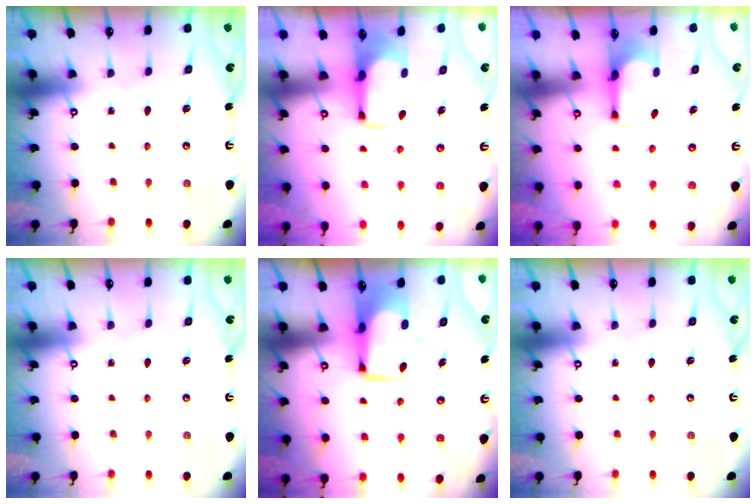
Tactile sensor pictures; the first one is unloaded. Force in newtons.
{"total": 0.6, "press": 0.6, "slide": 0.2}
{"total": 2.6, "press": 2.4, "slide": 0.9}
{"total": 0.0}
{"total": 6.2, "press": 6.1, "slide": 1.3}
{"total": 0.0}